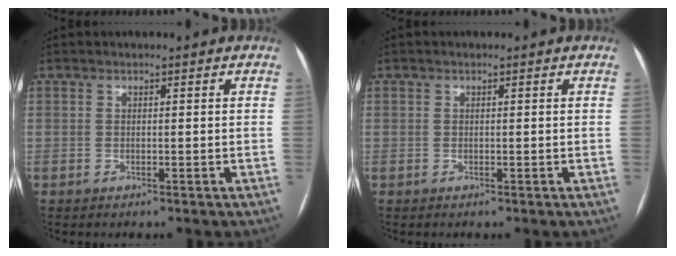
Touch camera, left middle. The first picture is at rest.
{"total": 0.0}